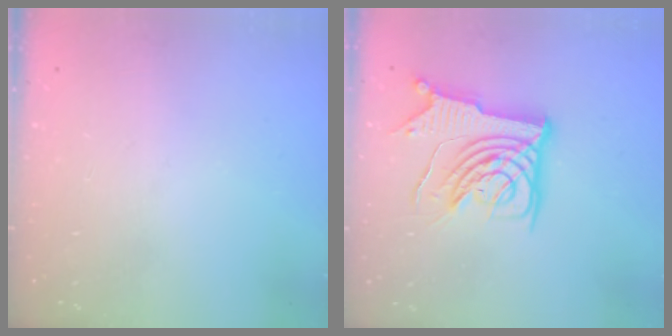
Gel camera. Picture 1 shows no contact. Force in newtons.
{"total": 13.6, "press": 13.5, "slide": 1.8}